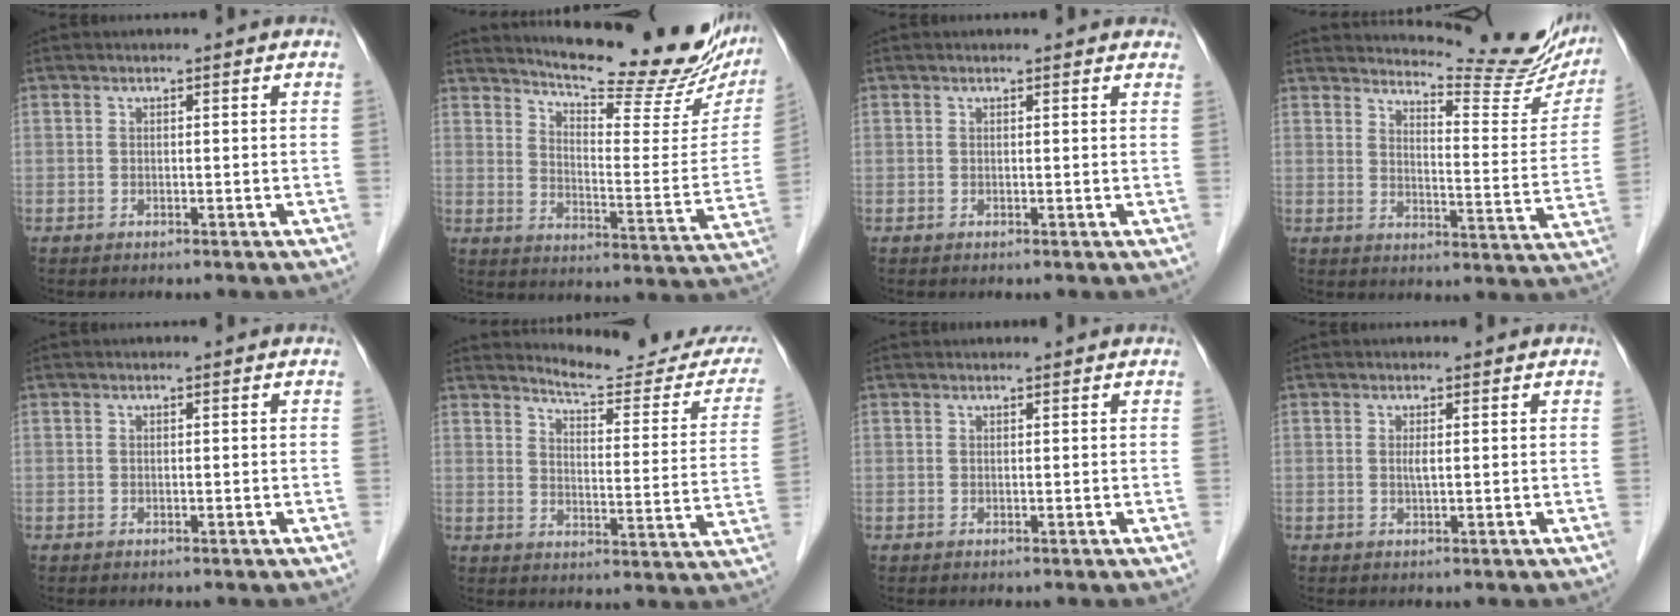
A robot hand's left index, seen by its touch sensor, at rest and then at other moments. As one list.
[{"total": 22.8, "force": [20.2, 3.5, 10.0], "torque": [-0.147, -0.066, 0.255]}, {"total": 3.7, "force": [3.4, 1.1, 1.0], "torque": [-0.010, 0.011, 0.028]}, {"total": 18.0, "force": [16.8, 2.9, 5.8], "torque": [-0.069, -0.075, 0.190]}, {"total": 0.0}, {"total": 16.0, "force": [15.5, 2.0, 3.5], "torque": [-0.033, -0.079, 0.174]}, {"total": 1.8, "force": [1.8, 0.2, 0.3], "torque": [-0.006, 0.022, 0.027]}, {"total": 1.0, "force": [0.3, 0.1, 0.9], "torque": [-0.024, 0.000, 0.006]}]